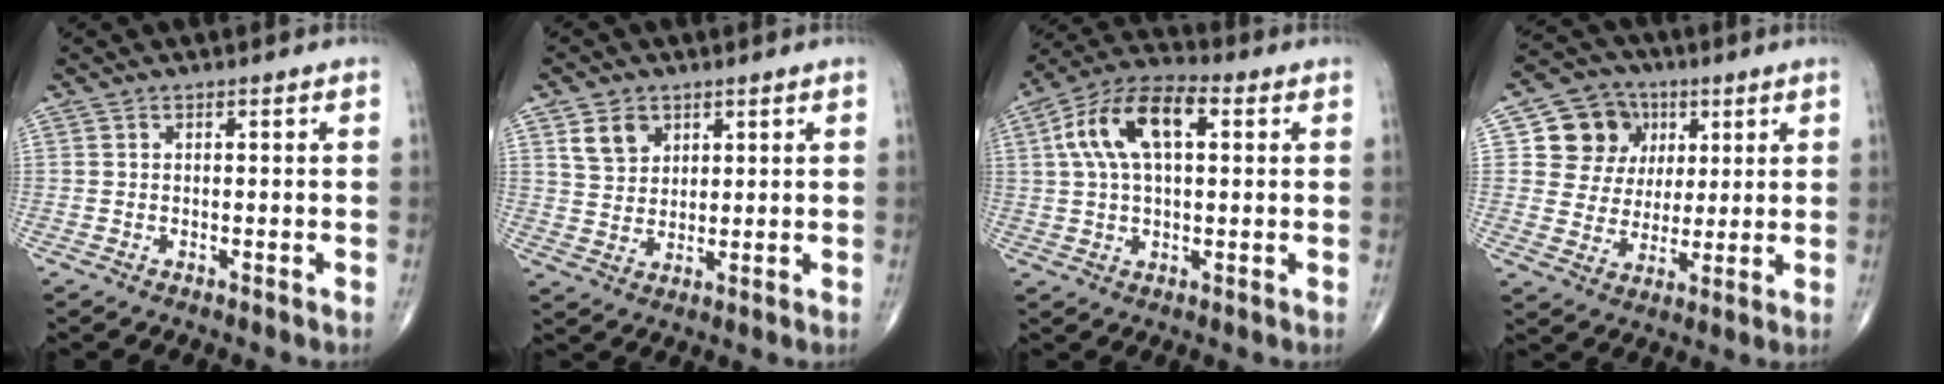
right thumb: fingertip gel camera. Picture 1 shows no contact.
{"total": 5.8, "force": [2.9, 4.3, 2.5], "torque": [-0.028, -0.016, 0.058]}
{"total": 13.7, "force": [3.4, 6.9, 11.3], "torque": [-0.218, 0.031, 0.057]}
{"total": 11.6, "force": [3.8, 10.4, 3.5], "torque": [-0.013, -0.002, 0.064]}